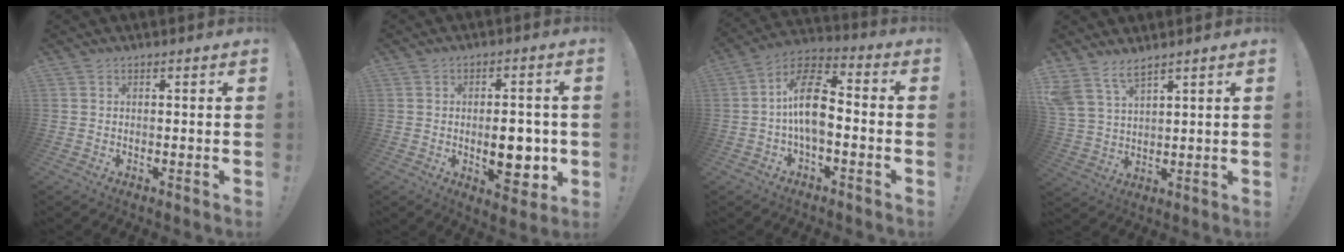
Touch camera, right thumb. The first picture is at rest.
{"total": 10.8, "force": [-1.5, 5.7, 9.0], "torque": [-0.110, 0.003, -0.020]}
{"total": 13.4, "force": [-0.8, 7.1, 11.3], "torque": [-0.201, 0.020, -0.014]}
{"total": 7.0, "force": [5.7, 2.4, 3.3], "torque": [-0.078, -0.023, 0.112]}